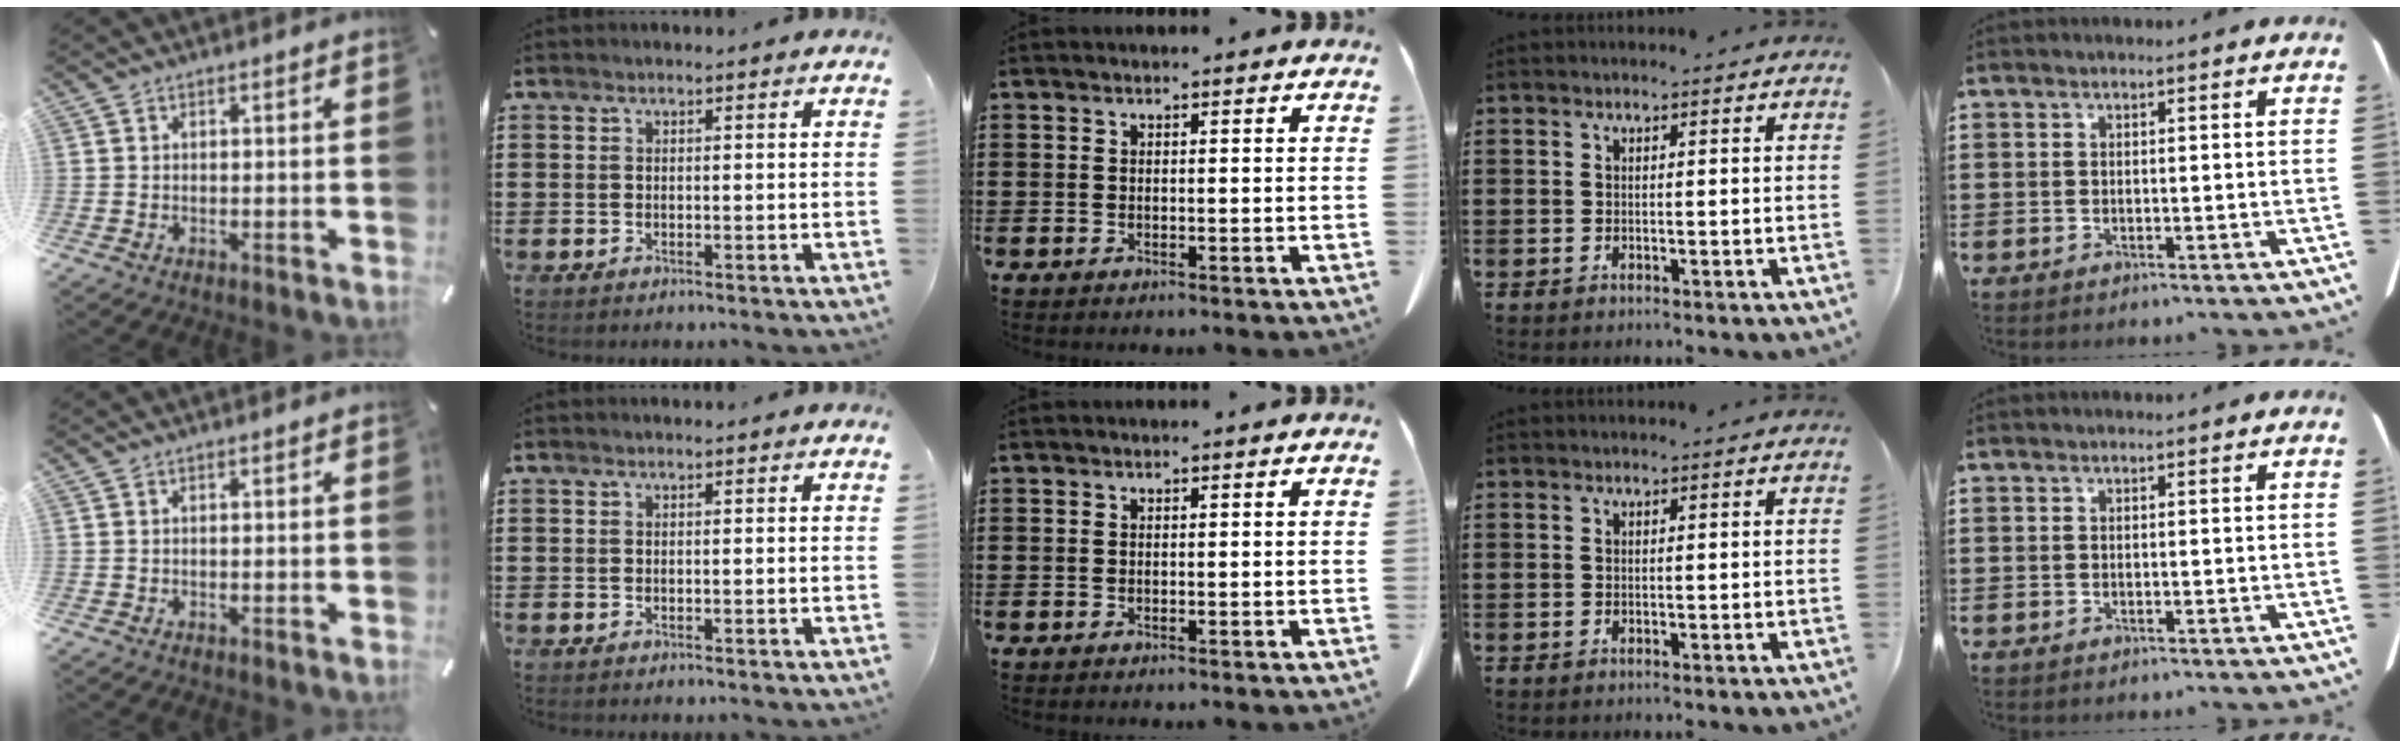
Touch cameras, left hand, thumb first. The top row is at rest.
{}